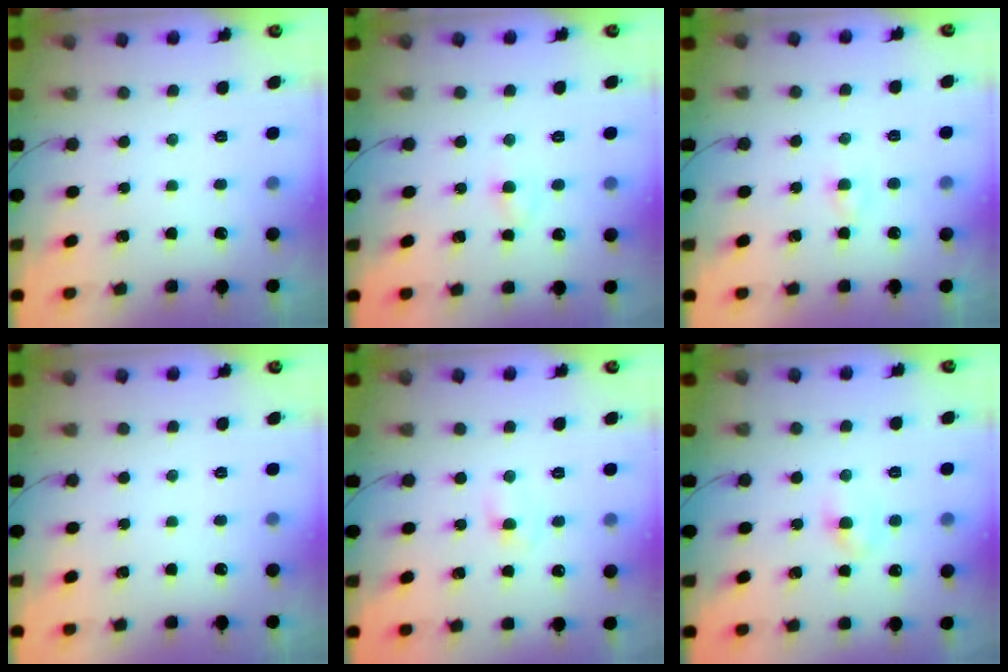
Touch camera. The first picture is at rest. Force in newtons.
{"total": 2.7, "press": 2.6, "slide": 1.0}
{"total": 1.5, "press": 1.4, "slide": 0.6}
{"total": 0.0}
{"total": 4.5, "press": 4.4, "slide": 1.3}
{"total": 3.8, "press": 3.7, "slide": 1.0}